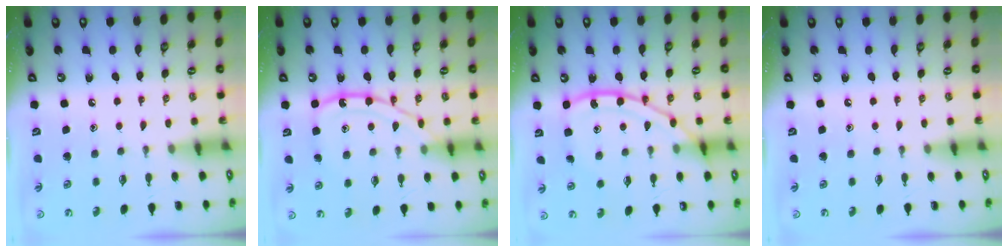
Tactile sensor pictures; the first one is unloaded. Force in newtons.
{"total": 14.0, "press": 13.9, "slide": 1.4}
{"total": 13.0, "press": 13.0, "slide": 0.3}
{"total": 0.0}